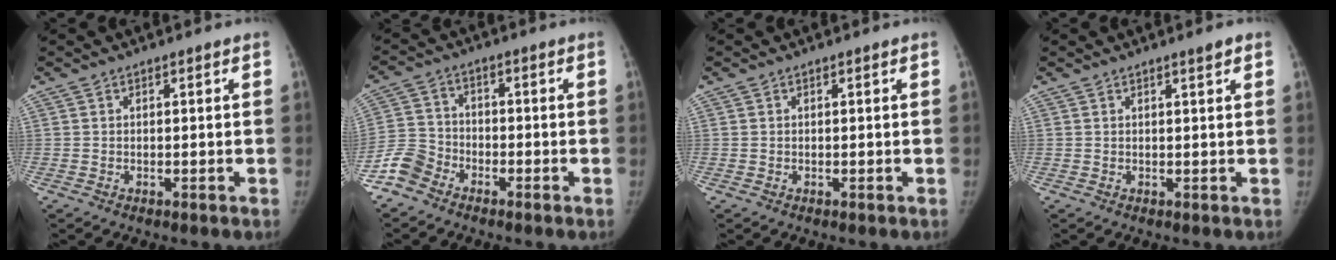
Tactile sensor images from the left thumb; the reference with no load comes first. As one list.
[{"total": 5.9, "force": [-4.3, 3.8, 1.2], "torque": [-0.014, 0.019, -0.100]}, {"total": 0.0}, {"total": 1.4, "force": [1.0, 0.1, 1.0], "torque": [-0.014, -0.005, 0.015]}]